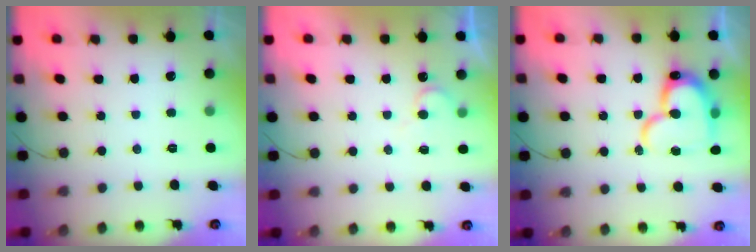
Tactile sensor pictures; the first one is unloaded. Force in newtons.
{"total": 5.7, "press": 5.7, "slide": 0.2}
{"total": 17.6, "press": 17.5, "slide": 1.0}